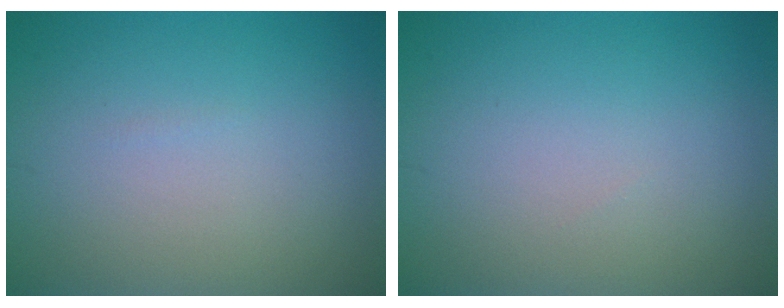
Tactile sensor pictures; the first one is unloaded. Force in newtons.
{"total": 0.0}